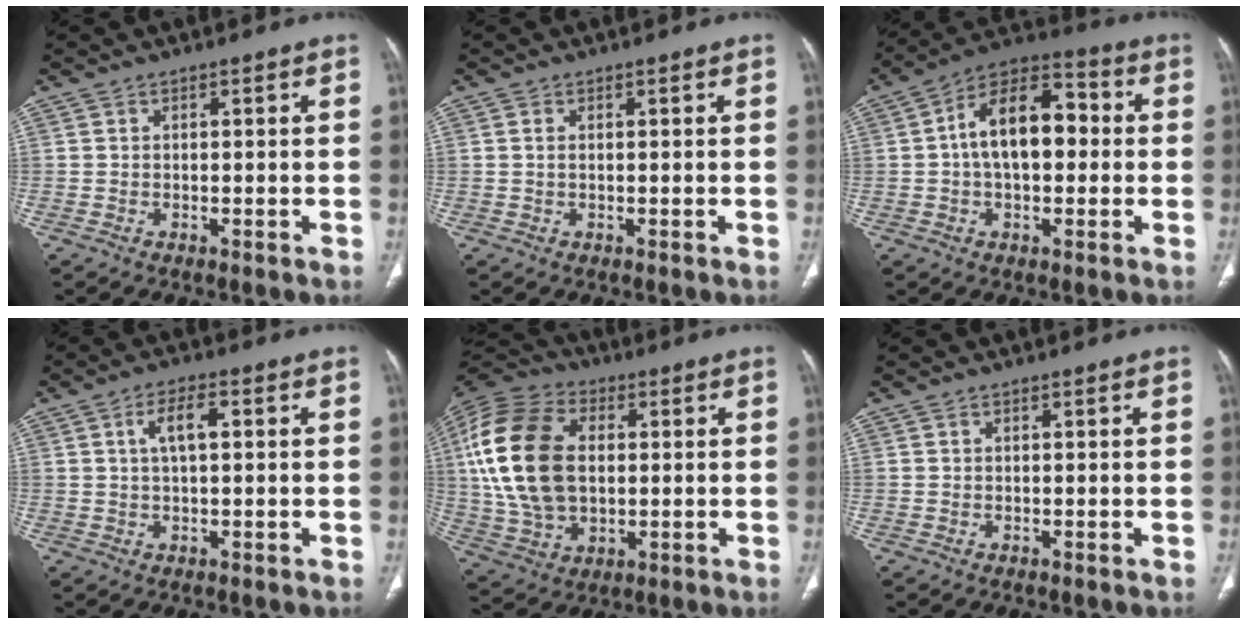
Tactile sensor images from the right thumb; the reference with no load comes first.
{"total": 0.5, "force": [0.1, 0.2, 0.4], "torque": [-0.013, 0.002, 0.002]}
{"total": 14.4, "force": [0.8, 8.4, 11.7], "torque": [-0.174, 0.038, 0.001]}
{"total": 4.8, "force": [1.1, 1.9, 4.3], "torque": [-0.080, 0.009, 0.019]}
{"total": 21.8, "force": [2.4, 14.2, 16.4], "torque": [-0.336, 0.004, 0.046]}
{"total": 0.0}